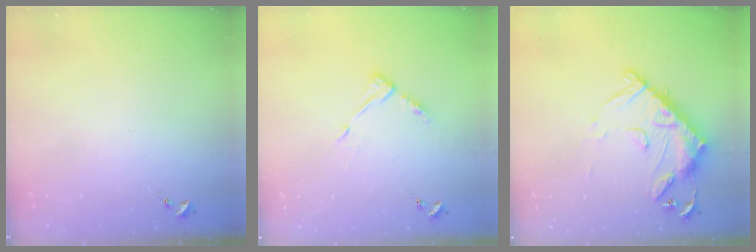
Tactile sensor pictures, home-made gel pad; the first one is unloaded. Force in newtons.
{"total": 6.8, "press": 6.8, "slide": 0.5}
{"total": 15.5, "press": 15.4, "slide": 1.5}